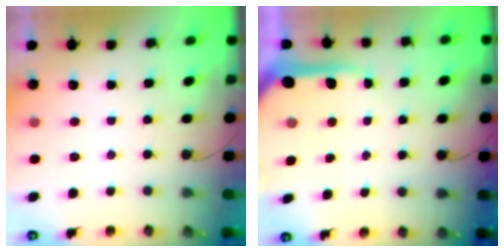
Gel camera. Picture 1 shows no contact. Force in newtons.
{"total": 7.8, "press": 7.8, "slide": 0.7}